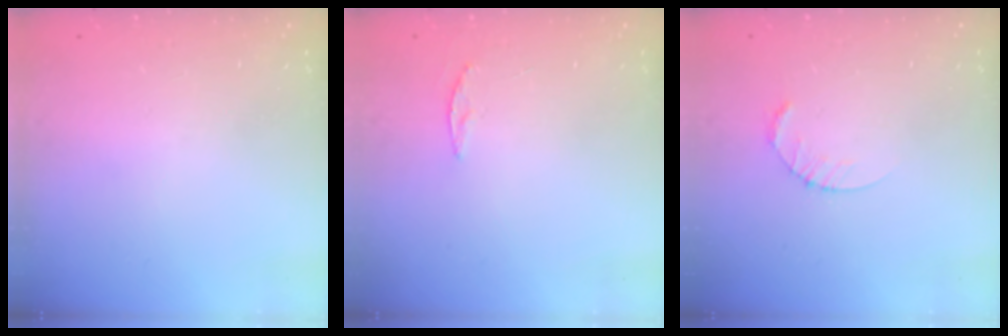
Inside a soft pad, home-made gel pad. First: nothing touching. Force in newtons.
{"total": 3.3, "press": 3.3, "slide": 0.4}
{"total": 2.6, "press": 2.6, "slide": 0.4}